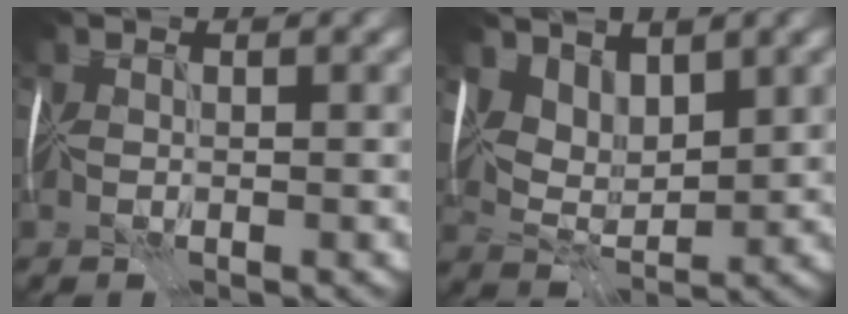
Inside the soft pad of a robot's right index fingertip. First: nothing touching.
{"total": 4.2, "force": [3.0, 2.4, 1.7], "torque": [-0.041, -0.009, 0.057]}